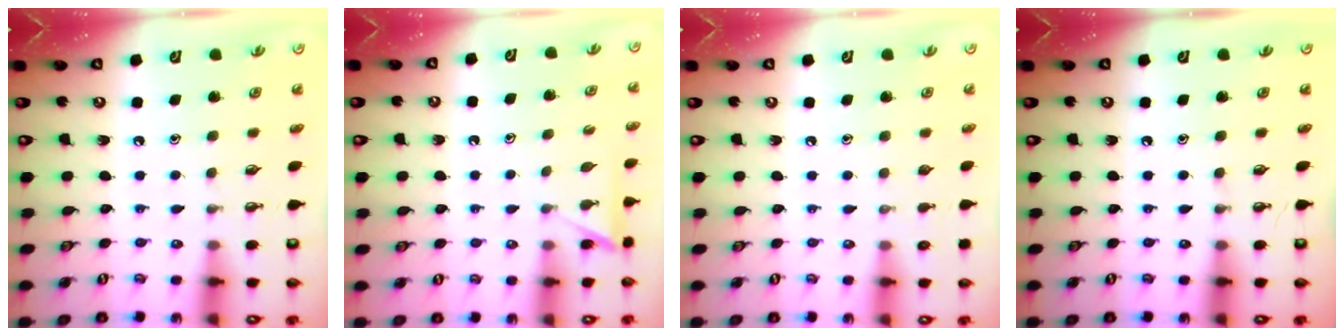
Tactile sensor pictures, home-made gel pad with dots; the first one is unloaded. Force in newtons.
{"total": 4.0, "press": 4.0, "slide": 0.5}
{"total": 0.0}
{"total": 0.0}